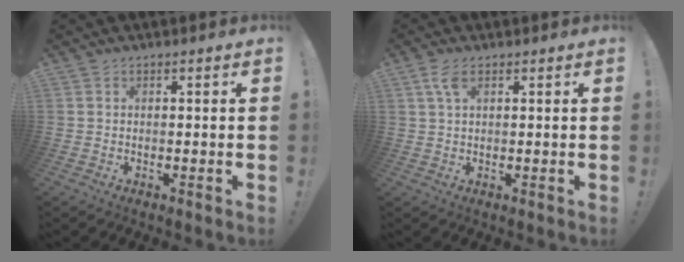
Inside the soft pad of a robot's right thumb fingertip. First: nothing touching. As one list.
[{"total": 3.9, "force": [1.8, 1.5, 3.1], "torque": [-0.062, 0.002, 0.032]}]